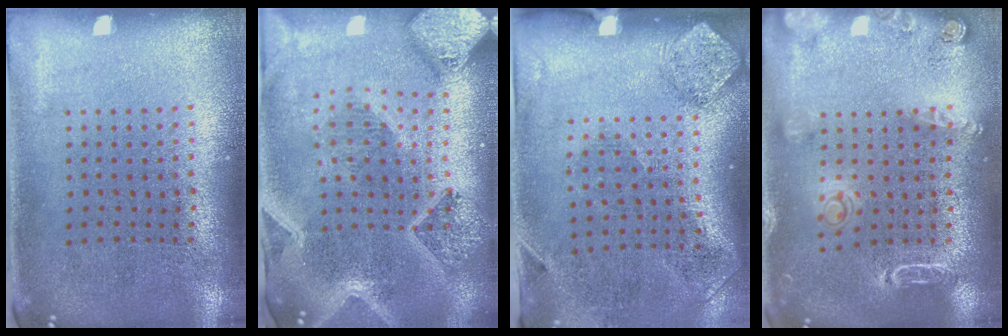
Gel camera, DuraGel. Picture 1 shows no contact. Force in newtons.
{"total": 3.8, "press": 3.0, "slide": 2.2}
{"total": 1.9, "press": 1.1, "slide": 1.6}
{"total": 1.8, "press": 1.8, "slide": 0.3}